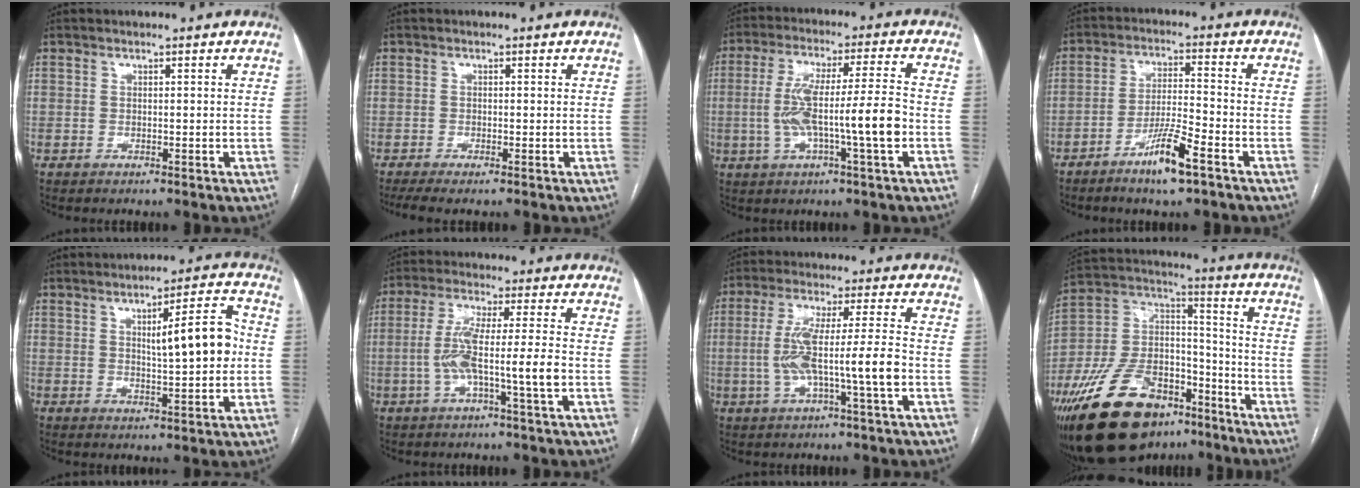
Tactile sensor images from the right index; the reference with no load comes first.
{"total": 2.9, "force": [-2.0, 0.4, 2.0], "torque": [-0.038, -0.007, -0.036]}
{"total": 12.2, "force": [-2.2, 0.3, 12.0], "torque": [-0.226, 0.012, -0.040]}
{"total": 7.7, "force": [-4.8, 0.3, 6.0], "torque": [-0.116, -0.007, -0.087]}
{"total": 8.9, "force": [0.9, 1.4, 8.7], "torque": [-0.127, 0.016, 0.018]}
{"total": 9.4, "force": [-2.0, -0.3, 9.2], "torque": [-0.182, 0.007, -0.041]}
{"total": 10.9, "force": [-2.0, -0.1, 10.7], "torque": [-0.208, 0.010, -0.039]}
{"total": 23.5, "force": [-15.4, 11.7, 13.3], "torque": [-0.294, 0.018, -0.261]}